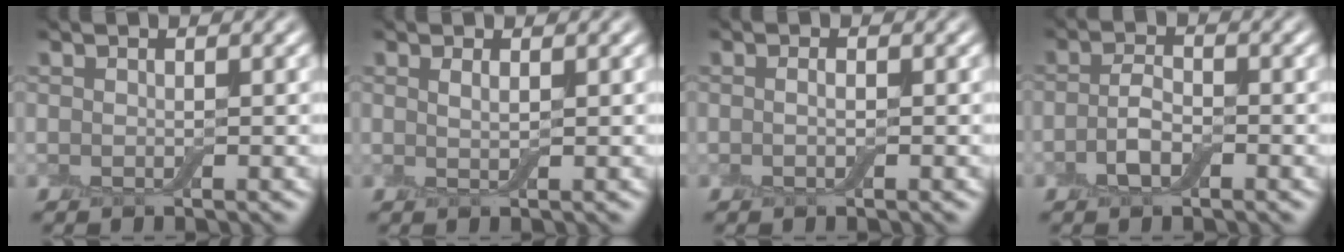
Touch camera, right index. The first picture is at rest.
{"total": 0.9, "force": [0.4, 0.2, 0.8], "torque": [-0.014, -0.002, 0.006]}
{"total": 0.8, "force": [-0.1, 0.3, 0.7], "torque": [-0.015, -0.004, -0.003]}
{"total": 2.4, "force": [-1.0, 1.2, 1.9], "torque": [-0.041, 0.002, -0.024]}